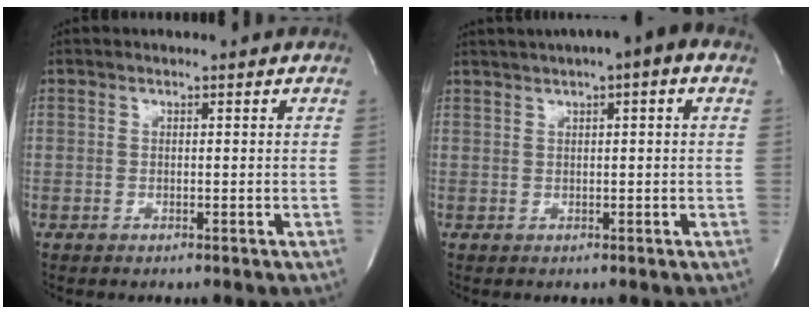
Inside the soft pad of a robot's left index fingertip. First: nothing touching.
{"total": 6.6, "force": [3.3, 0.7, 5.6], "torque": [-0.088, 0.026, 0.044]}